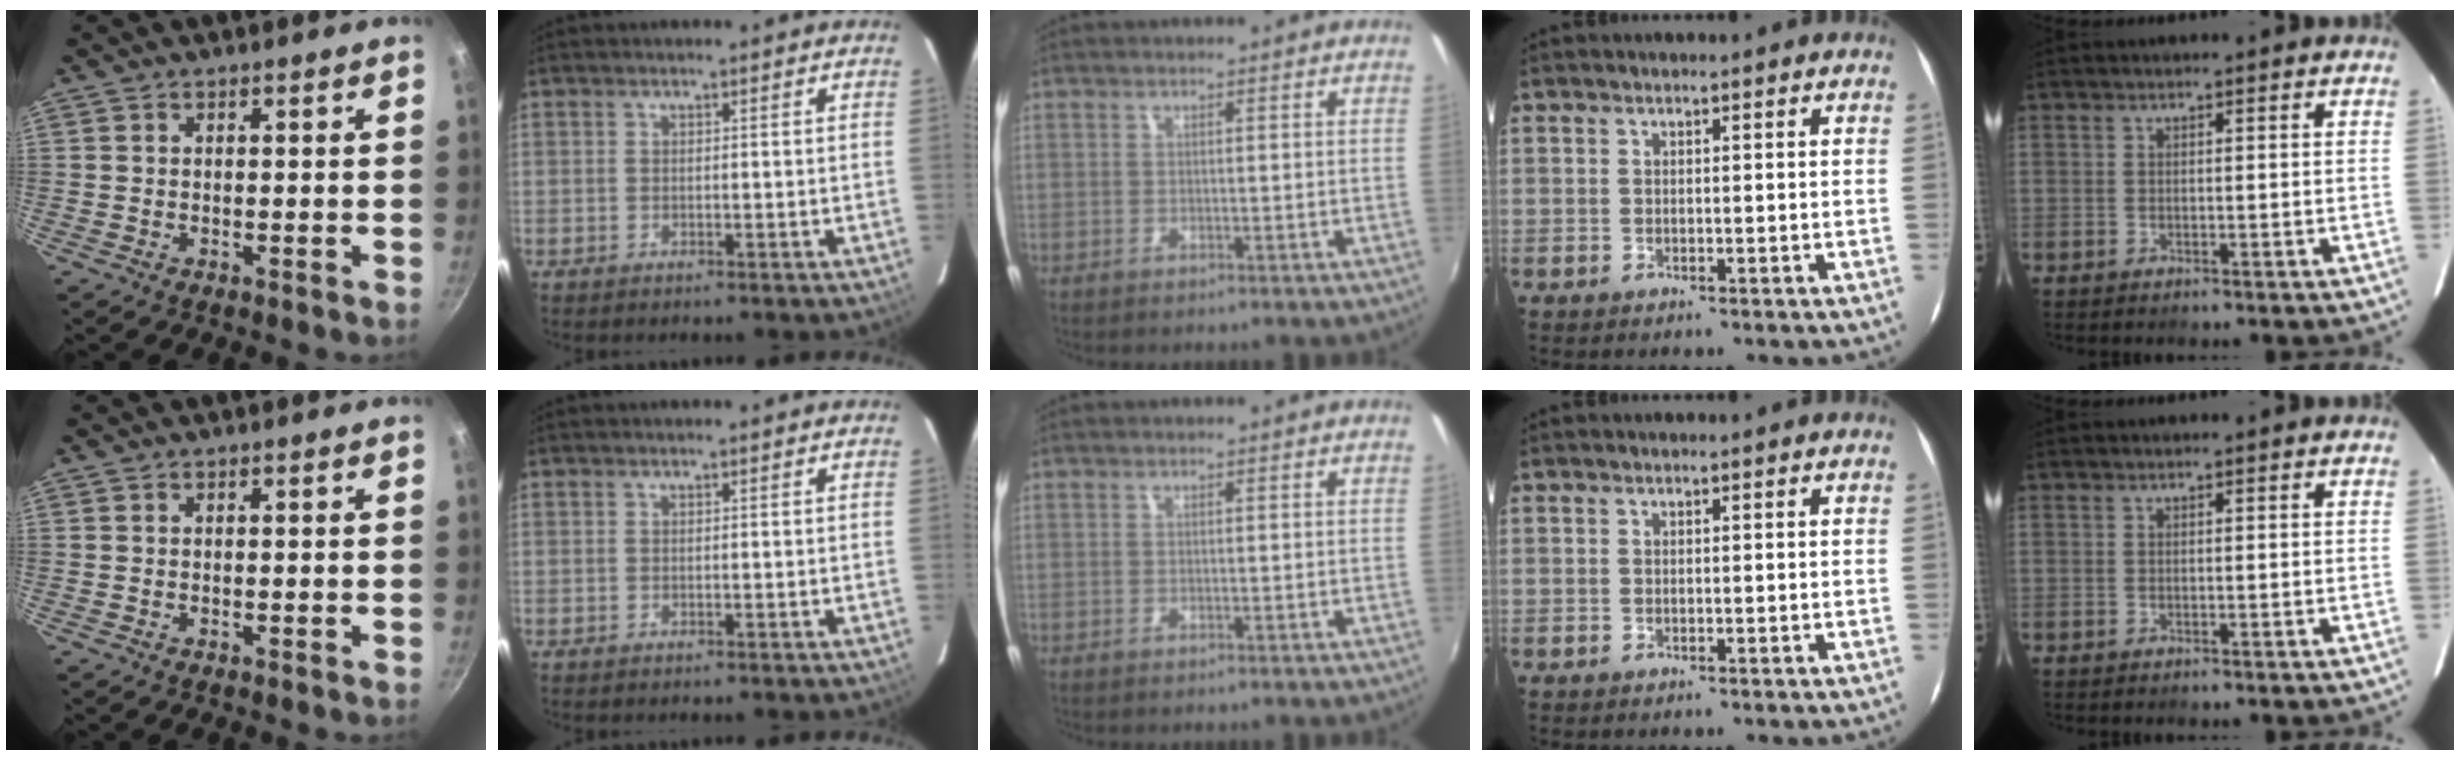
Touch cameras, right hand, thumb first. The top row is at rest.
{}